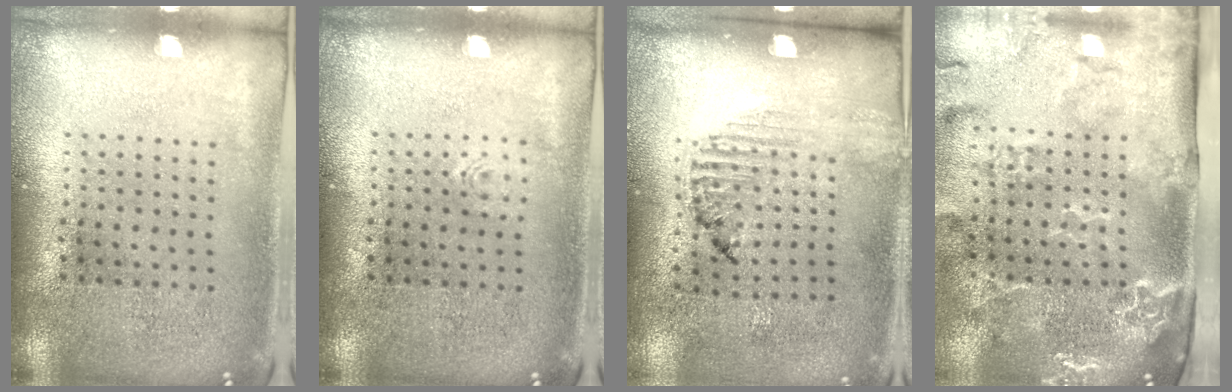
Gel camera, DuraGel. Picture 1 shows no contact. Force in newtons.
{"total": 0.6, "press": 0.6, "slide": 0.2}
{"total": 1.3, "press": 1.2, "slide": 0.4}
{"total": 3.1, "press": 2.4, "slide": 1.9}